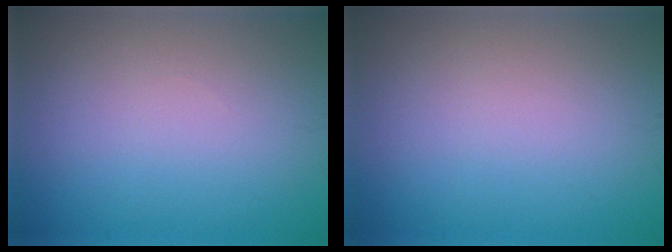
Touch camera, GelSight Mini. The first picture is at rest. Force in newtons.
{"total": 0.0}